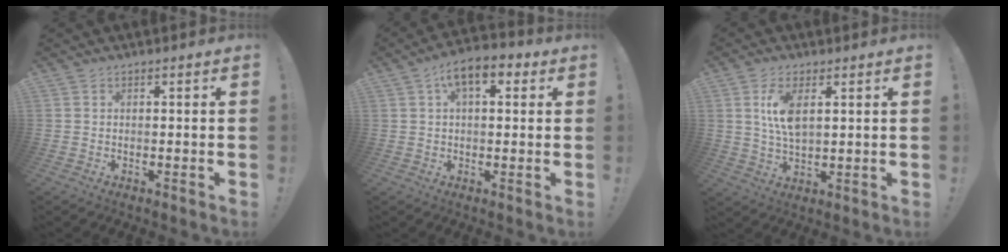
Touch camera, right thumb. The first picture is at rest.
{"total": 7.7, "force": [3.0, 3.7, 6.0], "torque": [-0.094, 0.002, 0.052]}
{"total": 8.2, "force": [2.7, 3.8, 6.8], "torque": [-0.131, -0.010, 0.042]}